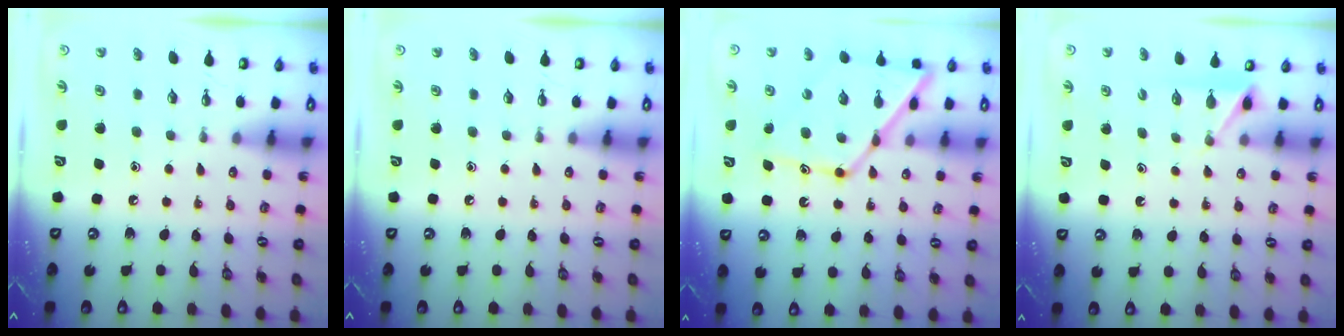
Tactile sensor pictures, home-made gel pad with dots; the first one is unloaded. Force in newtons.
{"total": 0.0}
{"total": 14.8, "press": 14.7, "slide": 1.3}
{"total": 3.0, "press": 2.9, "slide": 0.4}